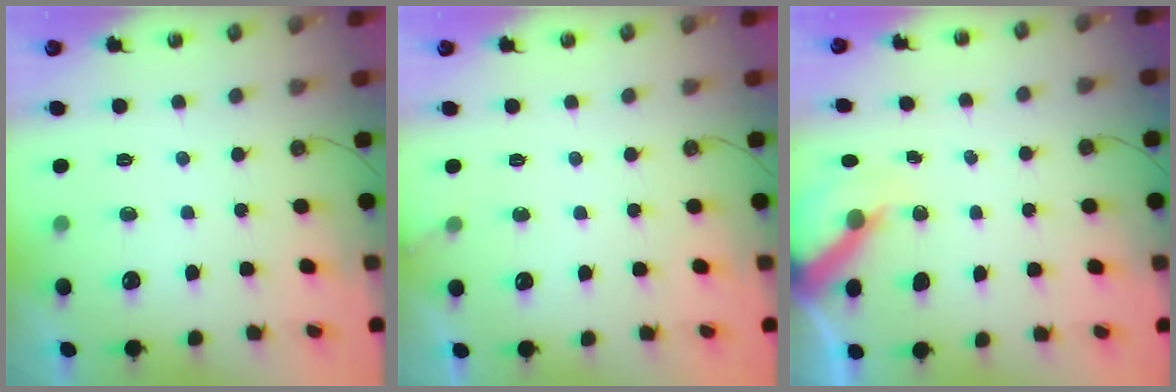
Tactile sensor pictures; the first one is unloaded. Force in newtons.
{"total": 2.8, "press": 2.8, "slide": 0.2}
{"total": 6.0, "press": 5.9, "slide": 0.7}